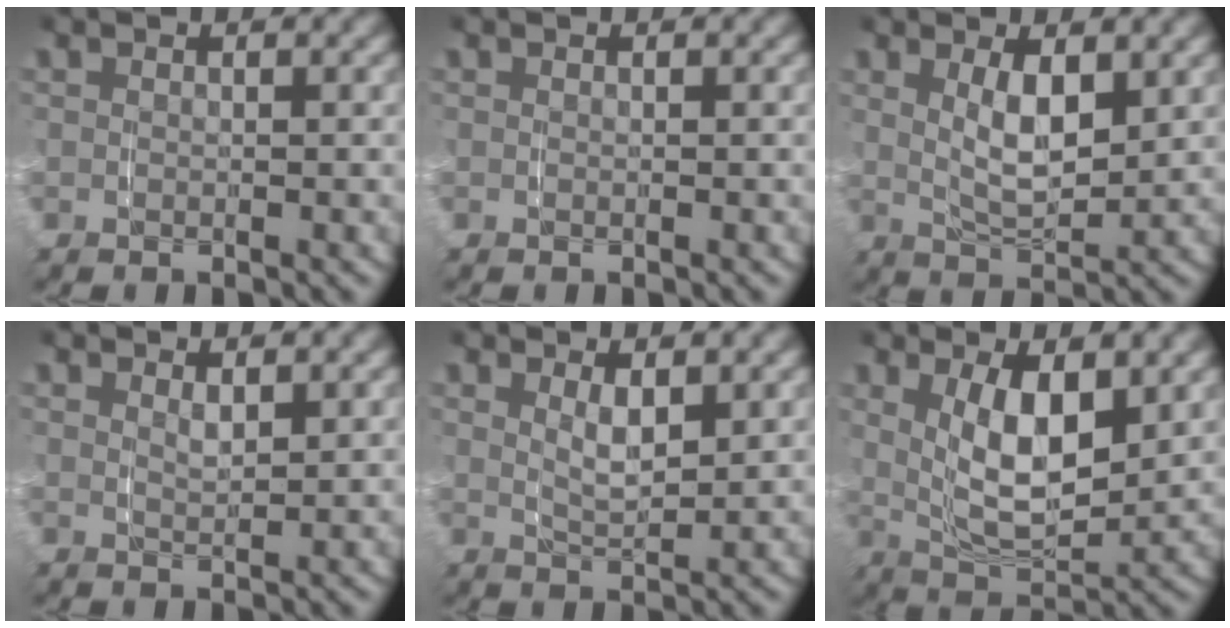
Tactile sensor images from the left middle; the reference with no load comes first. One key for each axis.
{"total": 0.0}
{"total": 3.9, "fx": 0.5, "fy": 1.8, "fz": 3.4, "tx": -0.068, "ty": -0.019, "tz": 0.016}
{"total": 1.3, "fx": 1.0, "fy": 0.3, "fz": 0.8, "tx": -0.020, "ty": -0.013, "tz": 0.022}
{"total": 2.5, "fx": 1.0, "fy": 1.1, "fz": 2.0, "tx": -0.043, "ty": -0.014, "tz": 0.021}
{"total": 6.7, "fx": 1.0, "fy": 3.6, "fz": 5.5, "tx": -0.112, "ty": -0.019, "tz": 0.024}